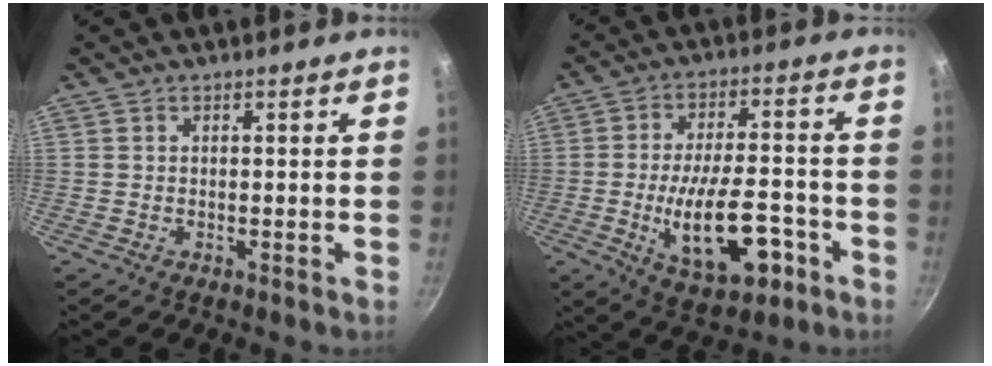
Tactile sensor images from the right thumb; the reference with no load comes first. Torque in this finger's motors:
{"motor_torque": [0.16, 0.88, 0.73, 0.61, 0.09]}